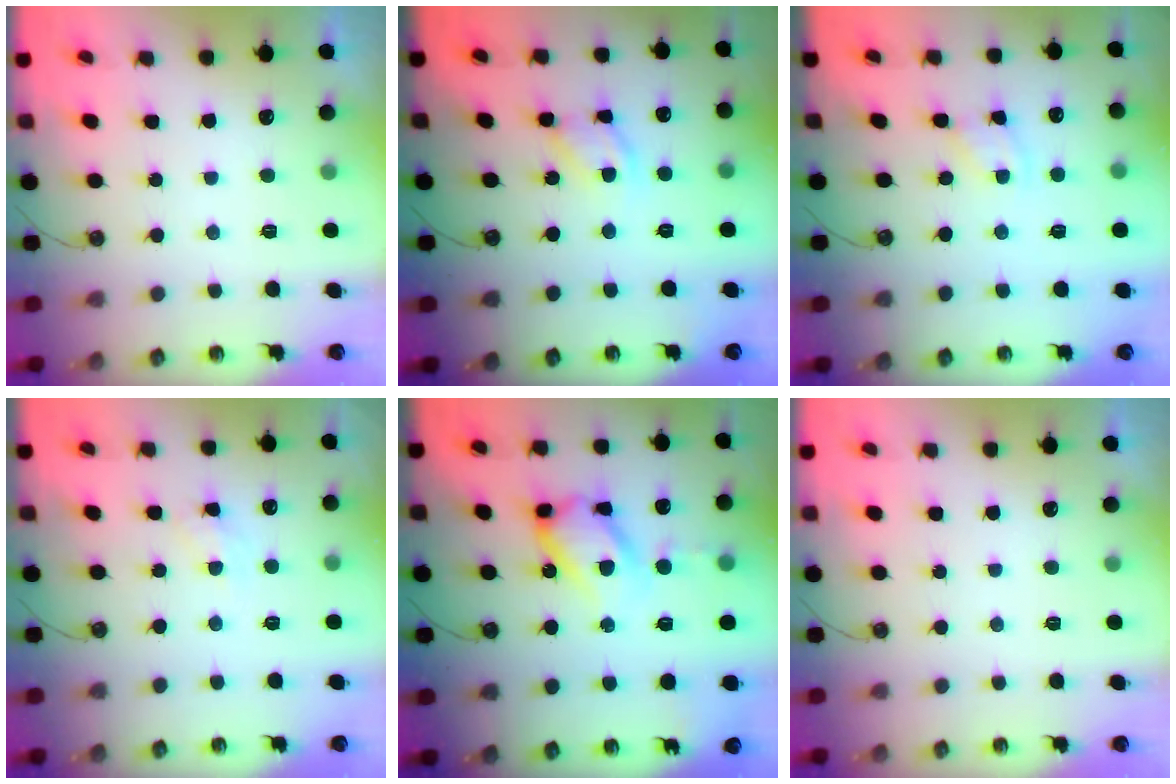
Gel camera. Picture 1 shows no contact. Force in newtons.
{"total": 9.7, "press": 9.7, "slide": 0.6}
{"total": 1.8, "press": 1.8, "slide": 0.3}
{"total": 5.0, "press": 4.9, "slide": 0.8}
{"total": 15.4, "press": 15.3, "slide": 1.4}
{"total": 0.0}